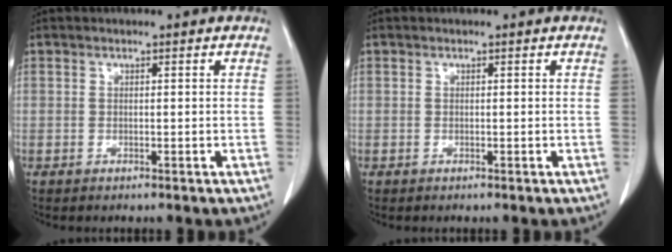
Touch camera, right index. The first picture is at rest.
{"total": 0.0}